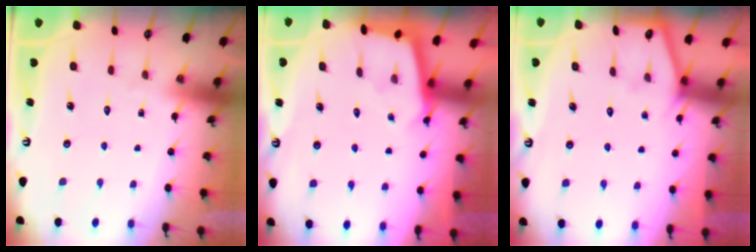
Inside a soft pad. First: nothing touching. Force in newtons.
{"total": 2.3, "press": 2.3, "slide": 0.1}
{"total": 2.4, "press": 2.4, "slide": 0.4}